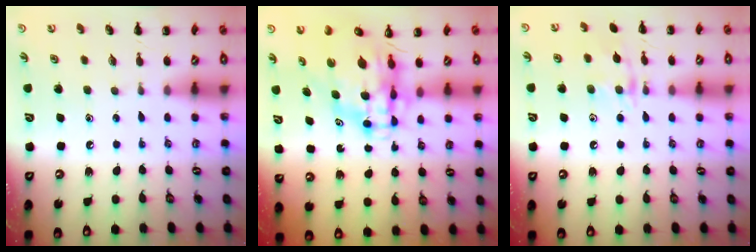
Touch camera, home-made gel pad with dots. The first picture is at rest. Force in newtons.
{"total": 9.1, "press": 8.6, "slide": 2.8}
{"total": 10.3, "press": 10.2, "slide": 0.7}